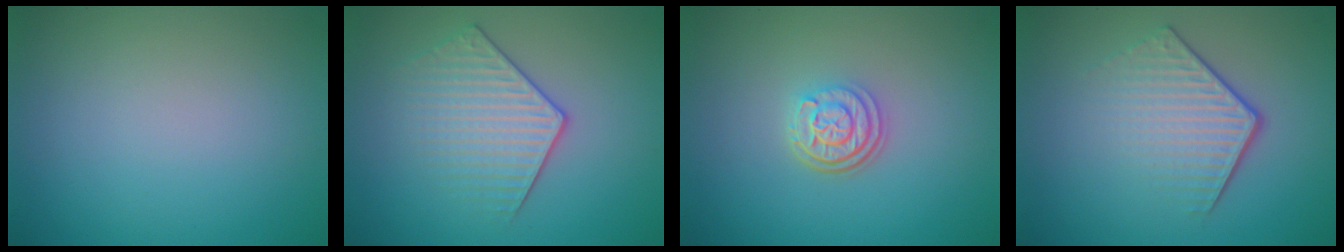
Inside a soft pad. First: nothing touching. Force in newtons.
{"total": 3.4, "press": 3.2, "slide": 1.3}
{"total": 3.2, "press": 2.5, "slide": 2.1}
{"total": 4.3, "press": 2.8, "slide": 3.3}